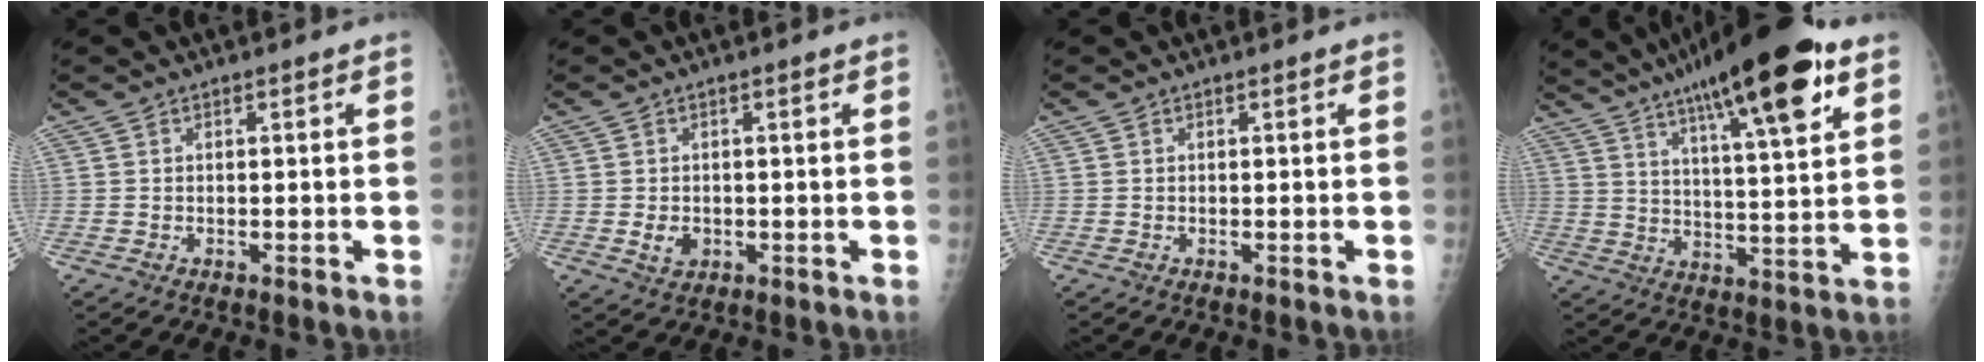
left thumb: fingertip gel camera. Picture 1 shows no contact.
{"total": 2.7, "force": [-0.4, 2.1, 1.6], "torque": [-0.021, -0.001, -0.001]}
{"total": 0.0}
{"total": 21.9, "force": [12.6, 4.6, 17.3], "torque": [-0.260, -0.029, 0.196]}